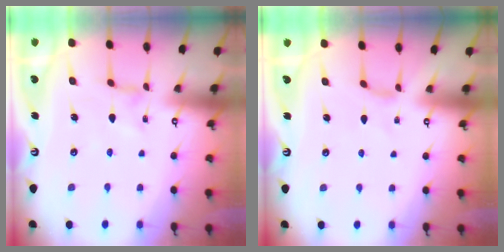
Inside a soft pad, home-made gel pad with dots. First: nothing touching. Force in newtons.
{"total": 0.0}